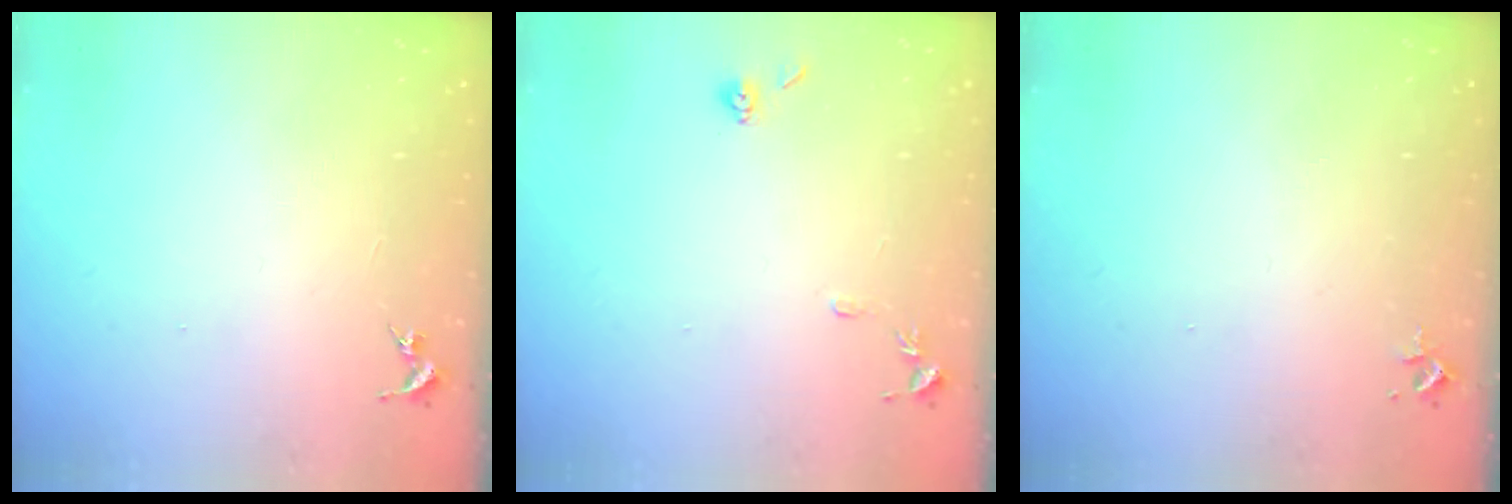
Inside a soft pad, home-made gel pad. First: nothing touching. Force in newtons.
{"total": 7.2, "press": 7.2, "slide": 0.8}
{"total": 2.4, "press": 2.4, "slide": 0.3}